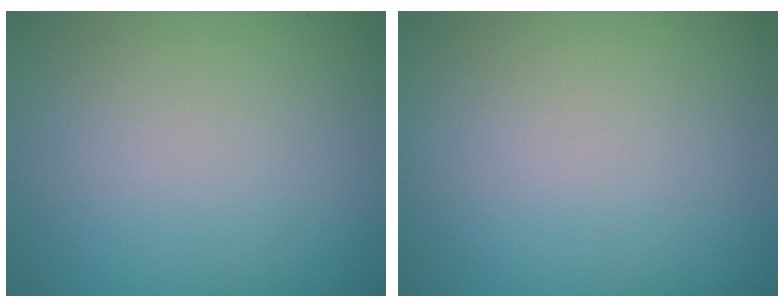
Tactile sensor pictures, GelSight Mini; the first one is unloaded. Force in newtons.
{"total": 0.0}